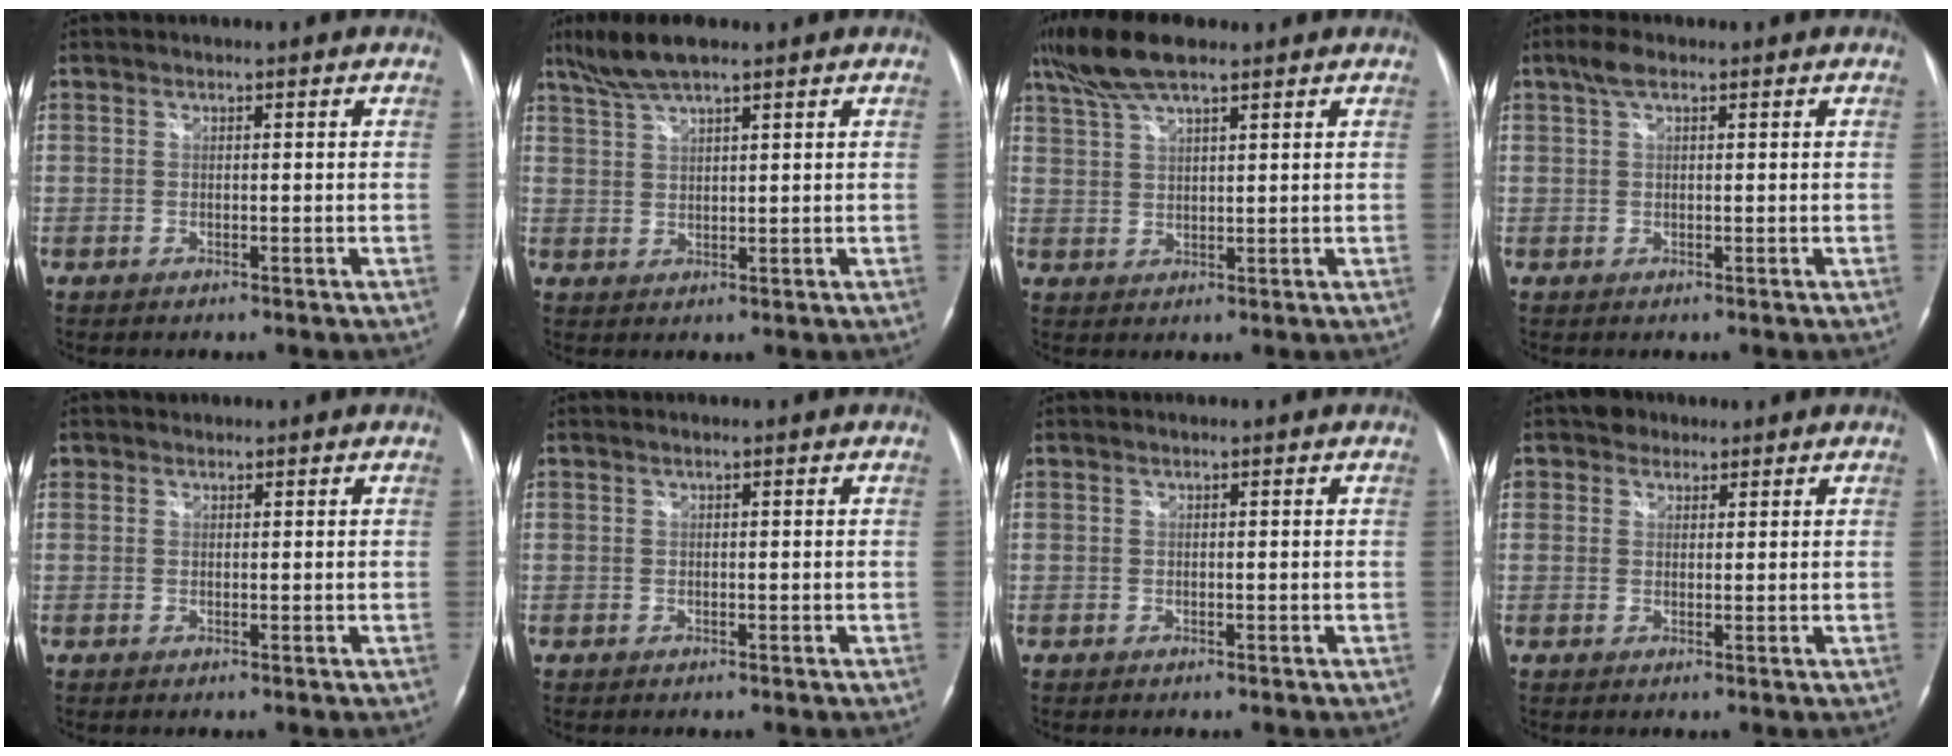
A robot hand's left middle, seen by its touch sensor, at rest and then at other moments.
{"total": 6.1, "force": [4.7, 0.8, 3.8], "torque": [-0.085, 0.018, 0.091]}
{"total": 8.1, "force": [6.2, 1.5, 5.1], "torque": [-0.111, 0.026, 0.116]}
{"total": 2.5, "force": [1.5, 0.8, 1.8], "torque": [-0.042, 0.017, 0.029]}
{"total": 0.9, "force": [0.6, 0.7, 0.0], "torque": [0.004, 0.006, 0.009]}
{"total": 0.0}
{"total": 0.0}
{"total": 2.5, "force": [1.6, 1.8, 0.4], "torque": [-0.006, 0.011, 0.024]}